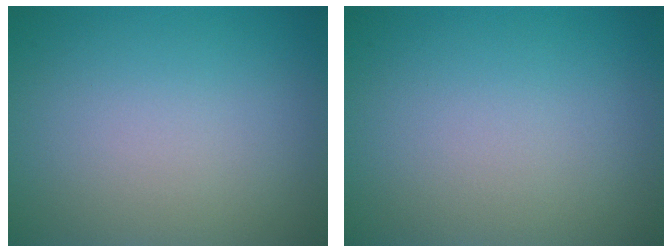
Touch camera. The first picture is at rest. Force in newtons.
{"total": 0.0}